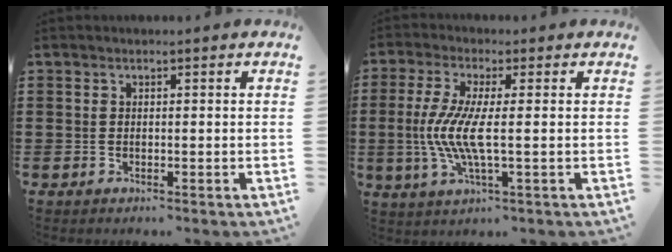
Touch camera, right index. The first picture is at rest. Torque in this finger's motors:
{"motor_torque": [1.70, -0.44, 0.71, 0.21]}